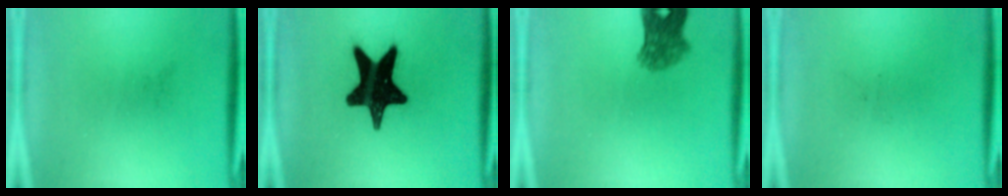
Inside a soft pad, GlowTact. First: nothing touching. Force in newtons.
{"total": 18.0}
{"total": 5.2}
{"total": 0.0}